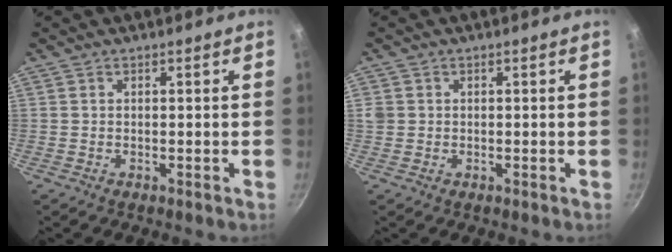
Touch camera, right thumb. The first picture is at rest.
{"total": 2.0, "force": [0.2, 1.9, 0.7], "torque": [-0.009, 0.002, 0.001]}